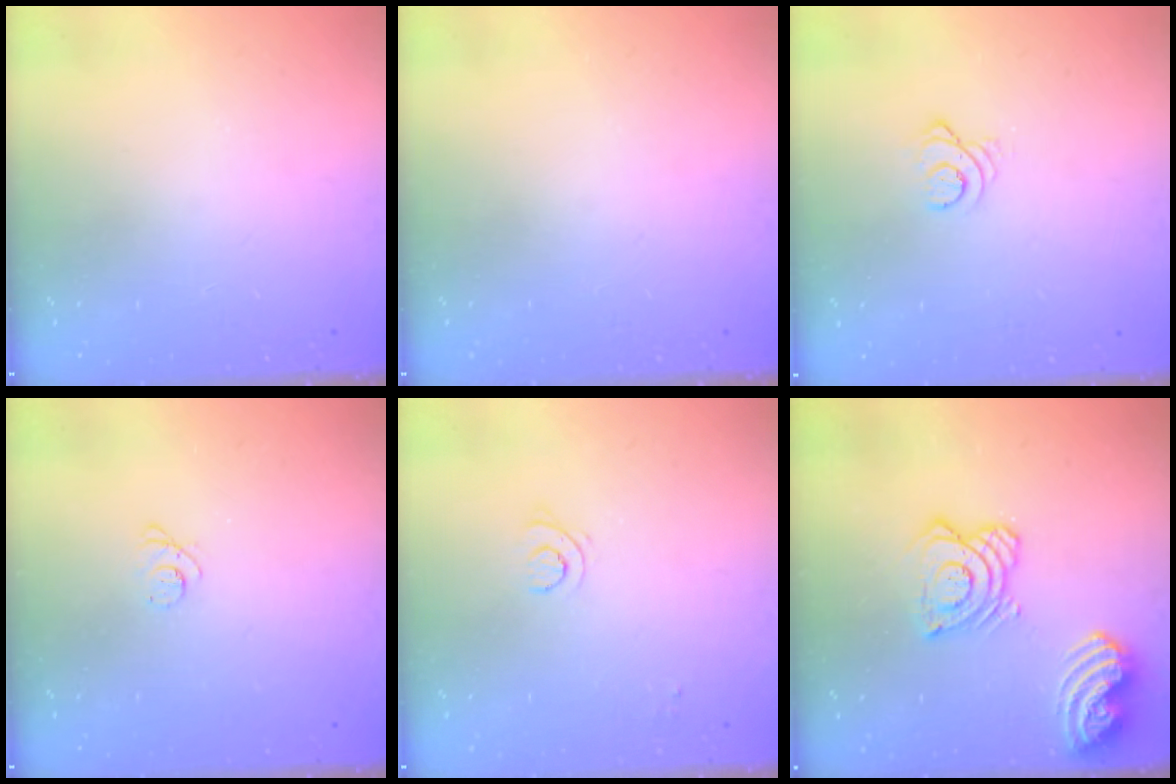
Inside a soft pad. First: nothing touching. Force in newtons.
{"total": 0.0}
{"total": 2.9, "press": 2.9, "slide": 0.4}
{"total": 2.4, "press": 2.3, "slide": 0.3}
{"total": 4.2, "press": 4.1, "slide": 0.8}
{"total": 16.3, "press": 16.1, "slide": 2.3}